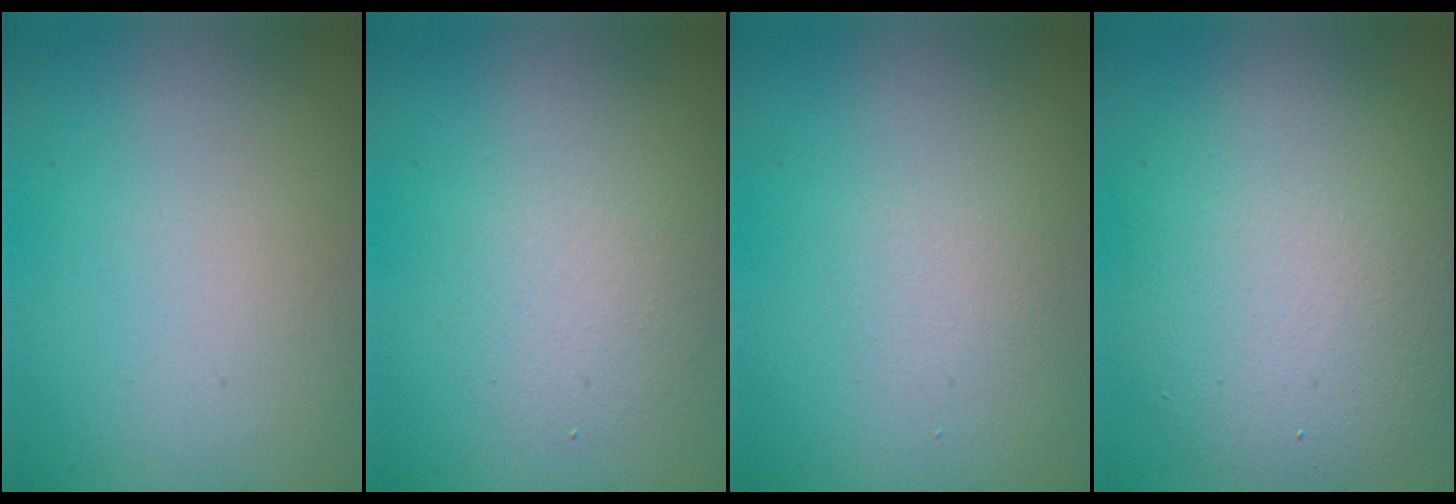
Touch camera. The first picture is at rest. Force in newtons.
{"total": 2.4, "press": 2.4, "slide": 0.1}
{"total": 1.2, "press": 1.2, "slide": 0.0}
{"total": 7.8, "press": 7.7, "slide": 0.9}